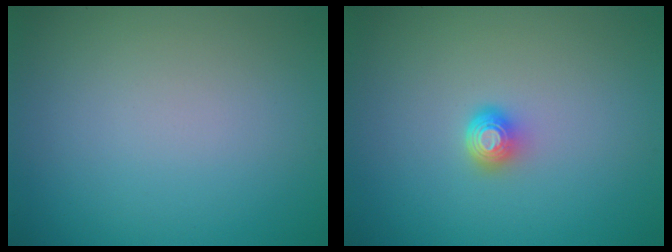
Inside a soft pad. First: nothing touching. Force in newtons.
{"total": 1.7, "press": 1.3, "slide": 1.1}